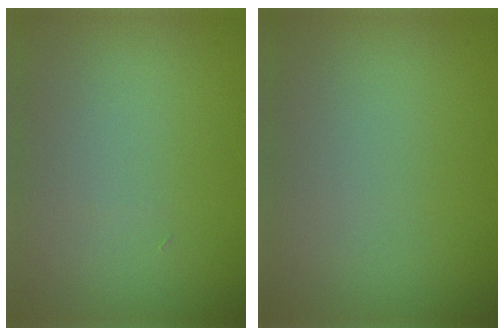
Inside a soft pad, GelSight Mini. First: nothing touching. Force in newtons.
{"total": 0.0}